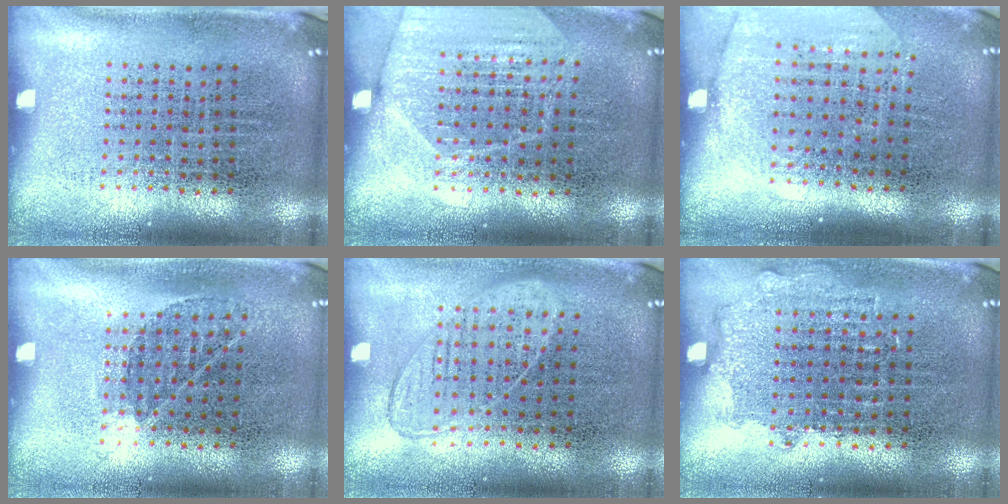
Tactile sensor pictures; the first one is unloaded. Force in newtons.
{"total": 1.7, "press": 1.6, "slide": 0.5}
{"total": 1.8, "press": 1.5, "slide": 0.9}
{"total": 0.8, "press": 0.6, "slide": 0.5}
{"total": 1.0, "press": 0.9, "slide": 0.4}
{"total": 0.8, "press": 0.7, "slide": 0.4}